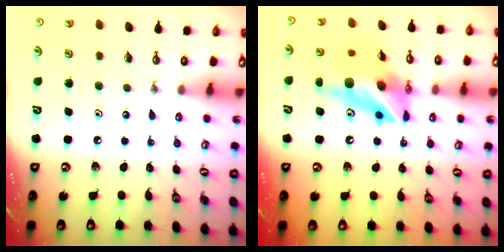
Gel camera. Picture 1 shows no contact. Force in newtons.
{"total": 12.8, "press": 12.6, "slide": 1.9}